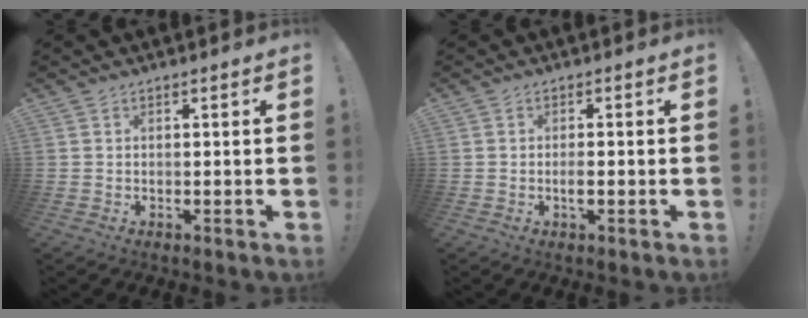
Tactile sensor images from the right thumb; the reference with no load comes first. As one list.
[{"total": 1.7, "force": [-0.7, 0.9, 1.3], "torque": [-0.014, -0.002, -0.013]}]